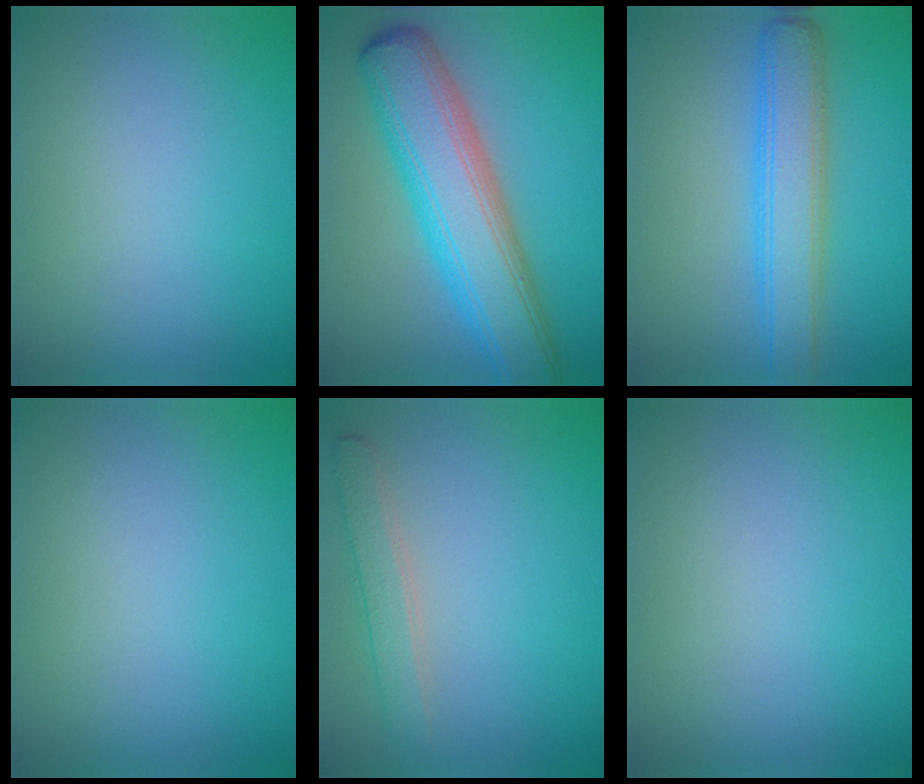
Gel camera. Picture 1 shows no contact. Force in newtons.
{"total": 9.6, "press": 9.6, "slide": 0.3}
{"total": 5.2, "press": 5.2, "slide": 0.1}
{"total": 0.0}
{"total": 2.3, "press": 2.3, "slide": 0.1}
{"total": 0.0}